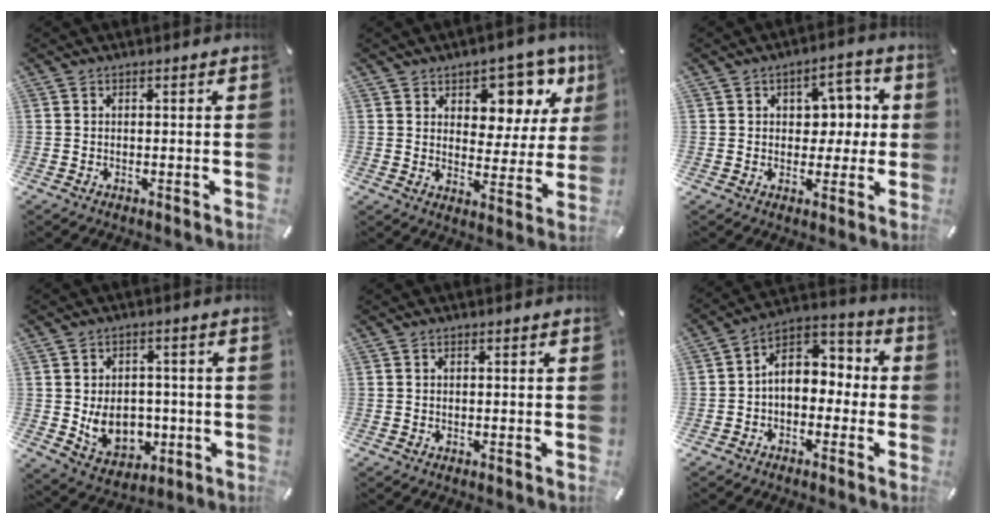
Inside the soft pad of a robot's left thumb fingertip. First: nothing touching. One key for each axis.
{"total": 10.3, "fx": 6.7, "fy": 6.8, "fz": 3.9, "tx": -0.036, "ty": -0.064, "tz": 0.115}
{"total": 8.2, "fx": 1.2, "fy": 6.3, "fz": 5.1, "tx": -0.054, "ty": -0.002, "tz": 0.013}
{"total": 10.2, "fx": -0.8, "fy": 8.5, "fz": 5.4, "tx": -0.082, "ty": -0.001, "tz": -0.008}
{"total": 0.0}
{"total": 7.2, "fx": -0.7, "fy": 6.0, "fz": 3.8, "tx": -0.063, "ty": 0.002, "tz": -0.019}